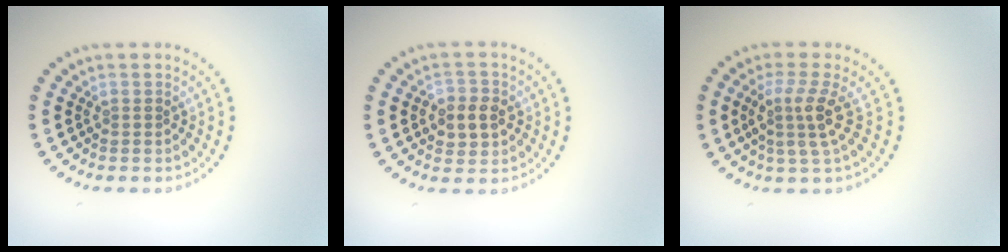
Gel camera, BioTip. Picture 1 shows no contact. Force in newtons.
{"total": 2.8, "press": 2.8, "slide": 0.4}
{"total": 3.1, "press": 2.2, "slide": 2.2}